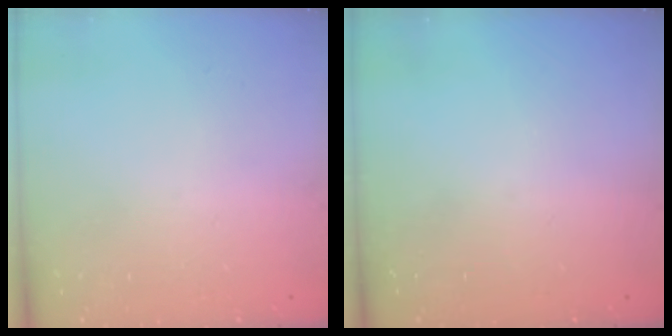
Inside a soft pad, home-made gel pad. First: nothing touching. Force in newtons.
{"total": 0.0}